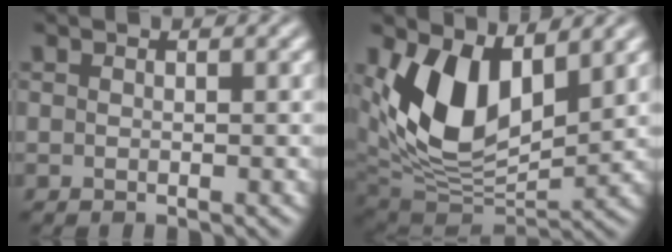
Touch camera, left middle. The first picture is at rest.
{"total": 9.5, "force": [3.0, 5.4, 7.3], "torque": [-0.148, -0.021, 0.055]}